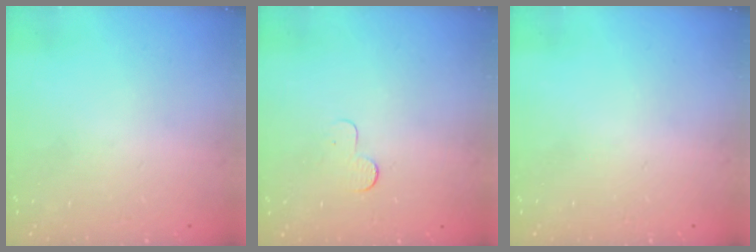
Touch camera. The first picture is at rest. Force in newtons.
{"total": 2.9, "press": 2.9, "slide": 0.3}
{"total": 0.0}